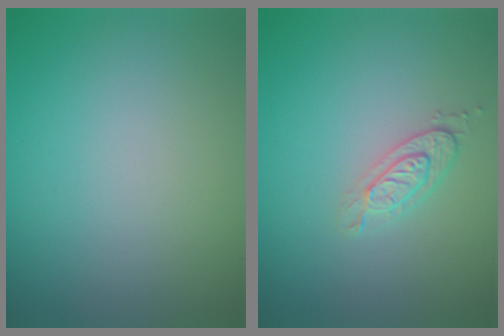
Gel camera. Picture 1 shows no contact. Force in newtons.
{"total": 2.1, "press": 1.8, "slide": 1.1}